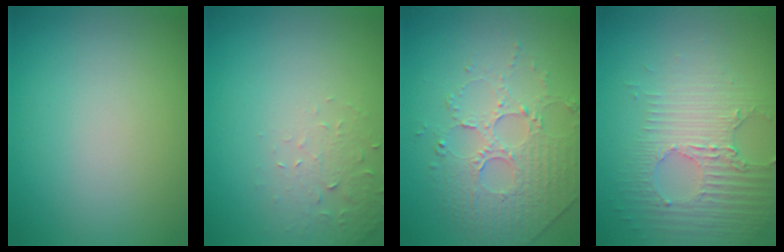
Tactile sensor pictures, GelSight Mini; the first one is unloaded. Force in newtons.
{"total": 1.9, "press": 1.8, "slide": 0.4}
{"total": 5.1, "press": 3.5, "slide": 3.7}
{"total": 3.5, "press": 3.3, "slide": 1.2}